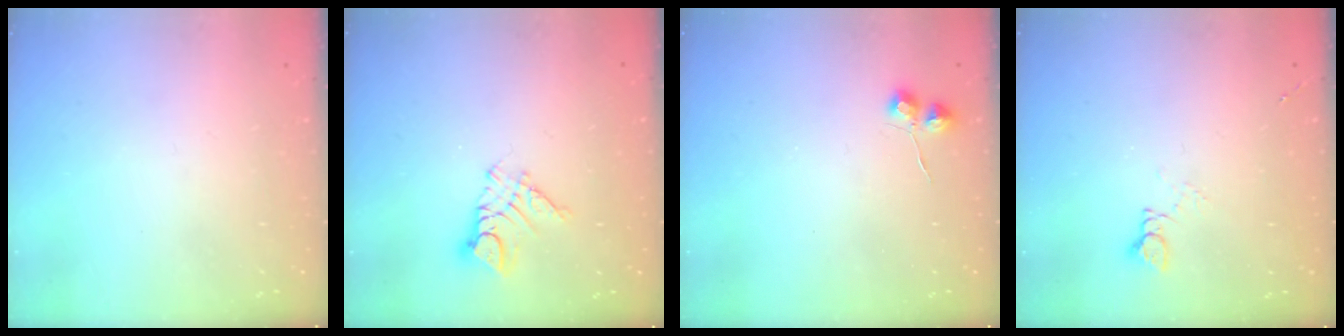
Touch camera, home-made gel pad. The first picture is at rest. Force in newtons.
{"total": 9.1, "press": 9.0, "slide": 0.8}
{"total": 5.5, "press": 5.5, "slide": 0.9}
{"total": 2.9, "press": 2.9, "slide": 0.3}